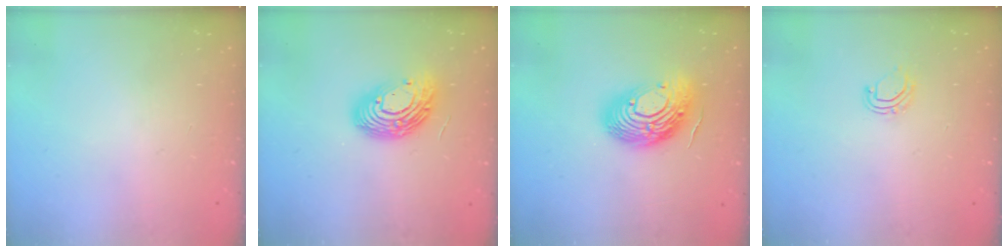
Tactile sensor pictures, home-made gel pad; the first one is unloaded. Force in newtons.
{"total": 13.7, "press": 13.7, "slide": 0.5}
{"total": 16.9, "press": 16.9, "slide": 1.2}
{"total": 6.4, "press": 6.4, "slide": 0.4}